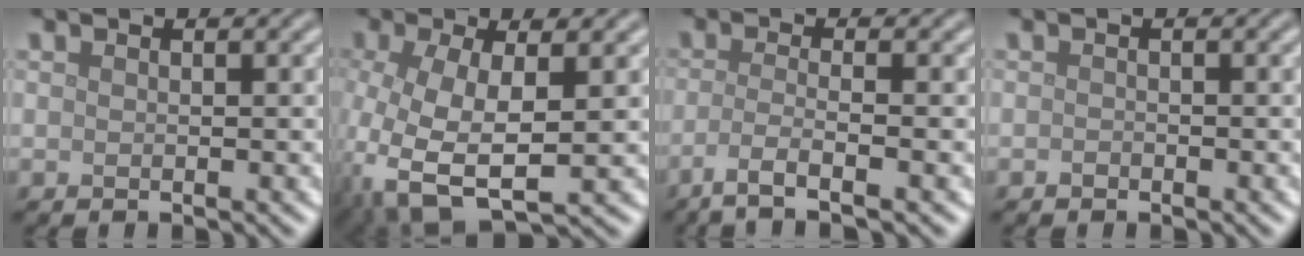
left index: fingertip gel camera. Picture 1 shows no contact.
{"total": 8.3, "force": [-1.8, 3.9, 7.1], "torque": [-0.169, -0.019, -0.033]}
{"total": 3.8, "force": [-2.0, 0.8, 3.1], "torque": [-0.054, -0.004, -0.052]}
{"total": 0.5, "force": [-0.3, 0.3, 0.2], "torque": [-0.003, -0.002, -0.006]}